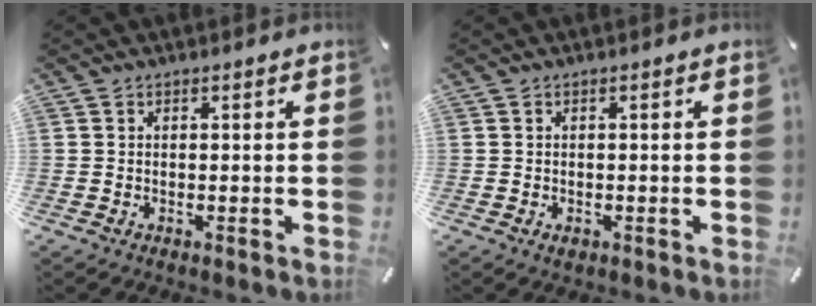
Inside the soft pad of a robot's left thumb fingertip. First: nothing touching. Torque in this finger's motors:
{"motor_torque": [0.31, 0.32, -0.03, 0.03, -0.01]}